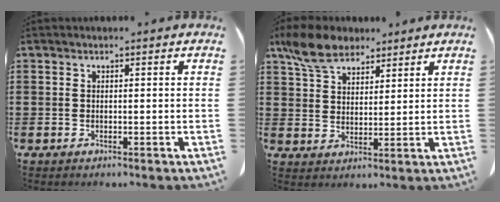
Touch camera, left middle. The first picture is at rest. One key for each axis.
{"total": 7.7, "fx": 5.8, "fy": 3.6, "fz": 3.5, "tx": -0.091, "ty": 0.001, "tz": 0.111}